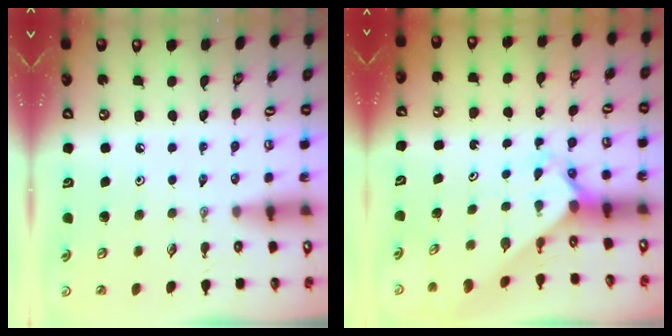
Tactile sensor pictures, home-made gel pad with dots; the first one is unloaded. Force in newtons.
{"total": 2.4, "press": 2.4, "slide": 0.2}